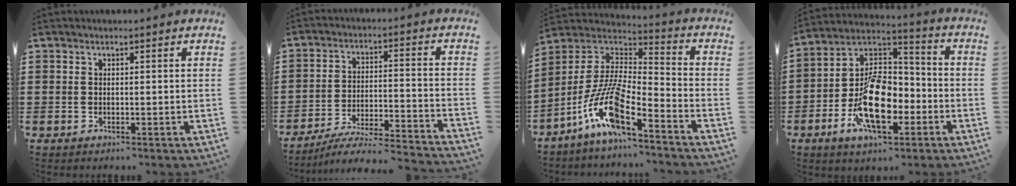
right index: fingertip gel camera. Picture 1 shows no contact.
{"total": 6.0, "force": [-5.5, -0.1, 2.2], "torque": [-0.049, -0.015, -0.112]}
{"total": 11.5, "force": [-7.4, 2.4, 8.5], "torque": [-0.199, -0.012, -0.155]}
{"total": 13.5, "force": [-5.1, 7.1, 10.3], "torque": [-0.220, 0.007, -0.094]}